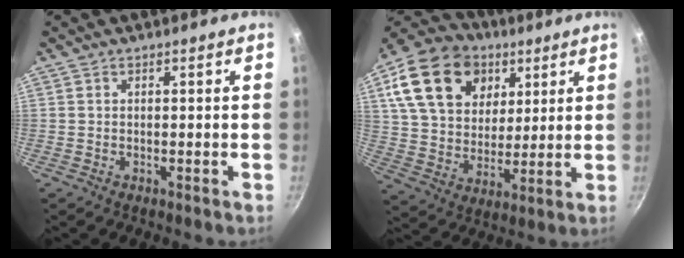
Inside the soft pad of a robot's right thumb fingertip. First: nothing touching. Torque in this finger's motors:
{"motor_torque": [0.25, 4.10, 1.43, 0.61, 0.34]}